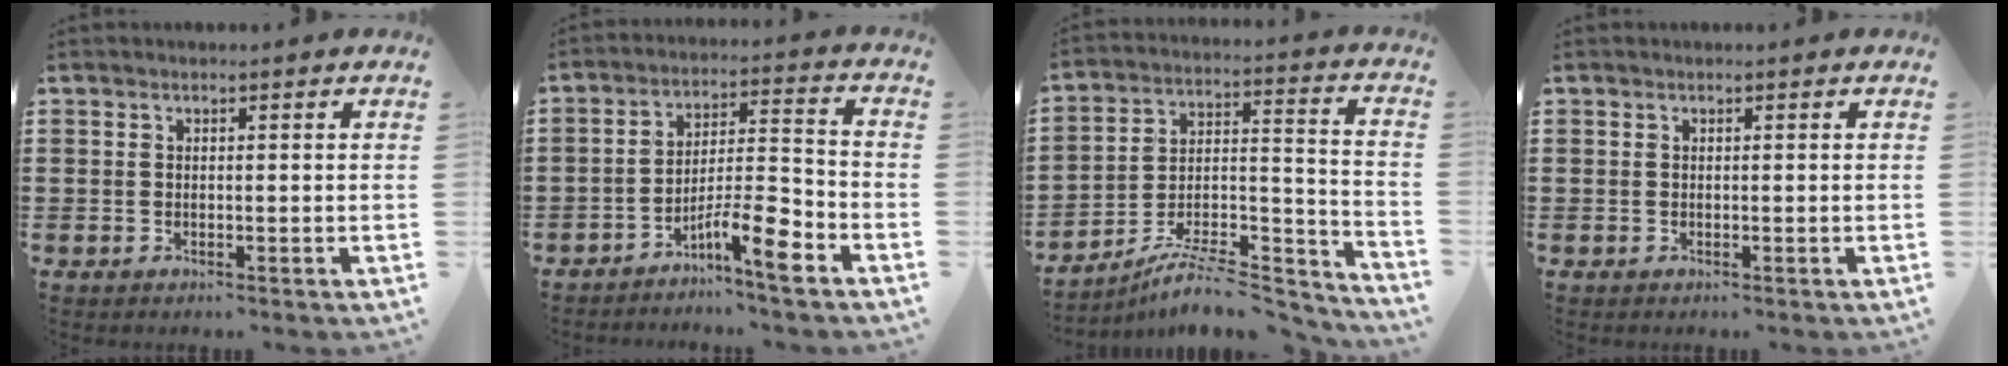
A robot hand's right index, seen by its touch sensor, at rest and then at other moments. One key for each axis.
{"total": 9.1, "fx": -5.8, "fy": 1.6, "fz": 6.9, "tx": -0.116, "ty": 0.010, "tz": -0.104}
{"total": 8.8, "fx": -7.5, "fy": 2.0, "fz": 4.1, "tx": -0.057, "ty": 0.013, "tz": -0.144}
{"total": 0.0}